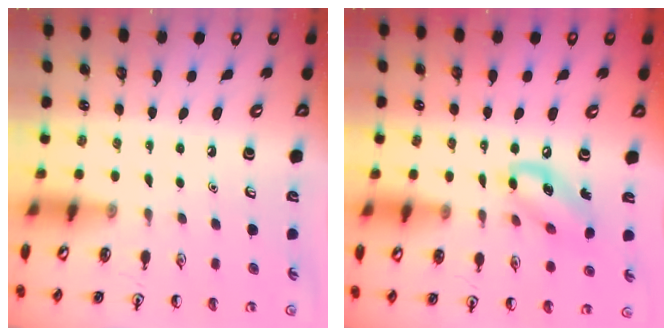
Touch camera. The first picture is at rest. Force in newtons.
{"total": 11.2, "press": 11.0, "slide": 2.2}